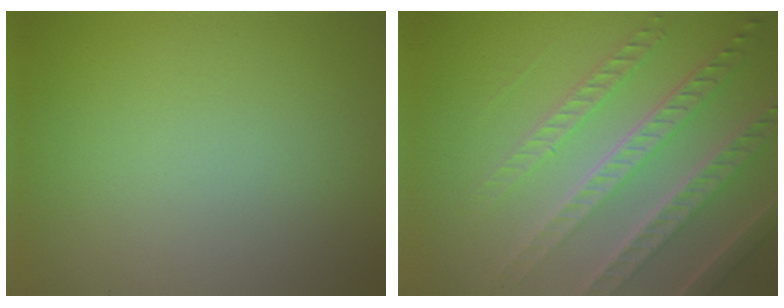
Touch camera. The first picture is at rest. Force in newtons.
{"total": 7.2, "press": 5.5, "slide": 4.7}